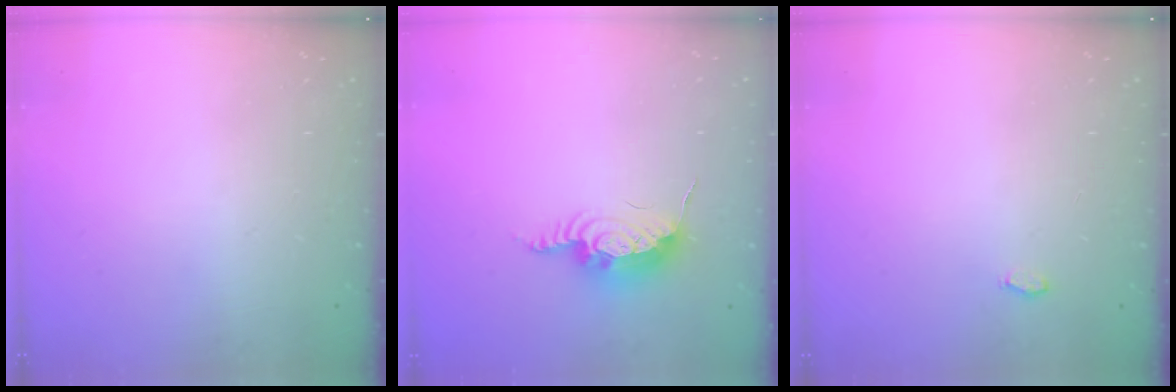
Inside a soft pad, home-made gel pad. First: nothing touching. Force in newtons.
{"total": 11.9, "press": 11.9, "slide": 0.9}
{"total": 3.5, "press": 3.4, "slide": 0.5}